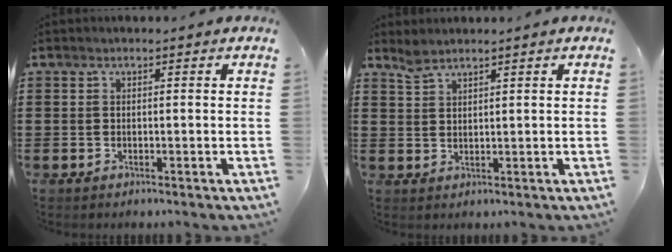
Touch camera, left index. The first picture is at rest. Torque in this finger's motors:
{"motor_torque": [-0.84, 0.96, -0.02, -0.01]}